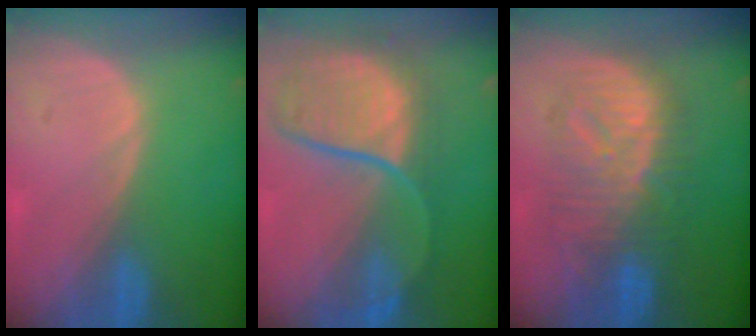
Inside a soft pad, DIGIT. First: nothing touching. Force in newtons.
{"total": 10.5, "press": 9.6, "slide": 4.1}
{"total": 9.6, "press": 9.6, "slide": 0.5}